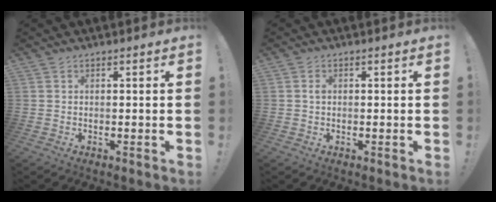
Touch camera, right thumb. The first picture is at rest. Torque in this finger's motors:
{"motor_torque": [0.44, 0.37, -0.10, -0.01, -0.01]}